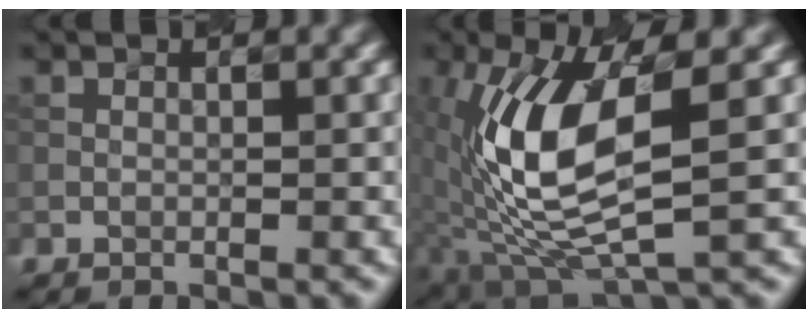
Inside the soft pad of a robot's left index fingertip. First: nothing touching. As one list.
[{"total": 9.8, "force": [0.1, 3.7, 9.1], "torque": [-0.205, -0.003, 0.016]}]